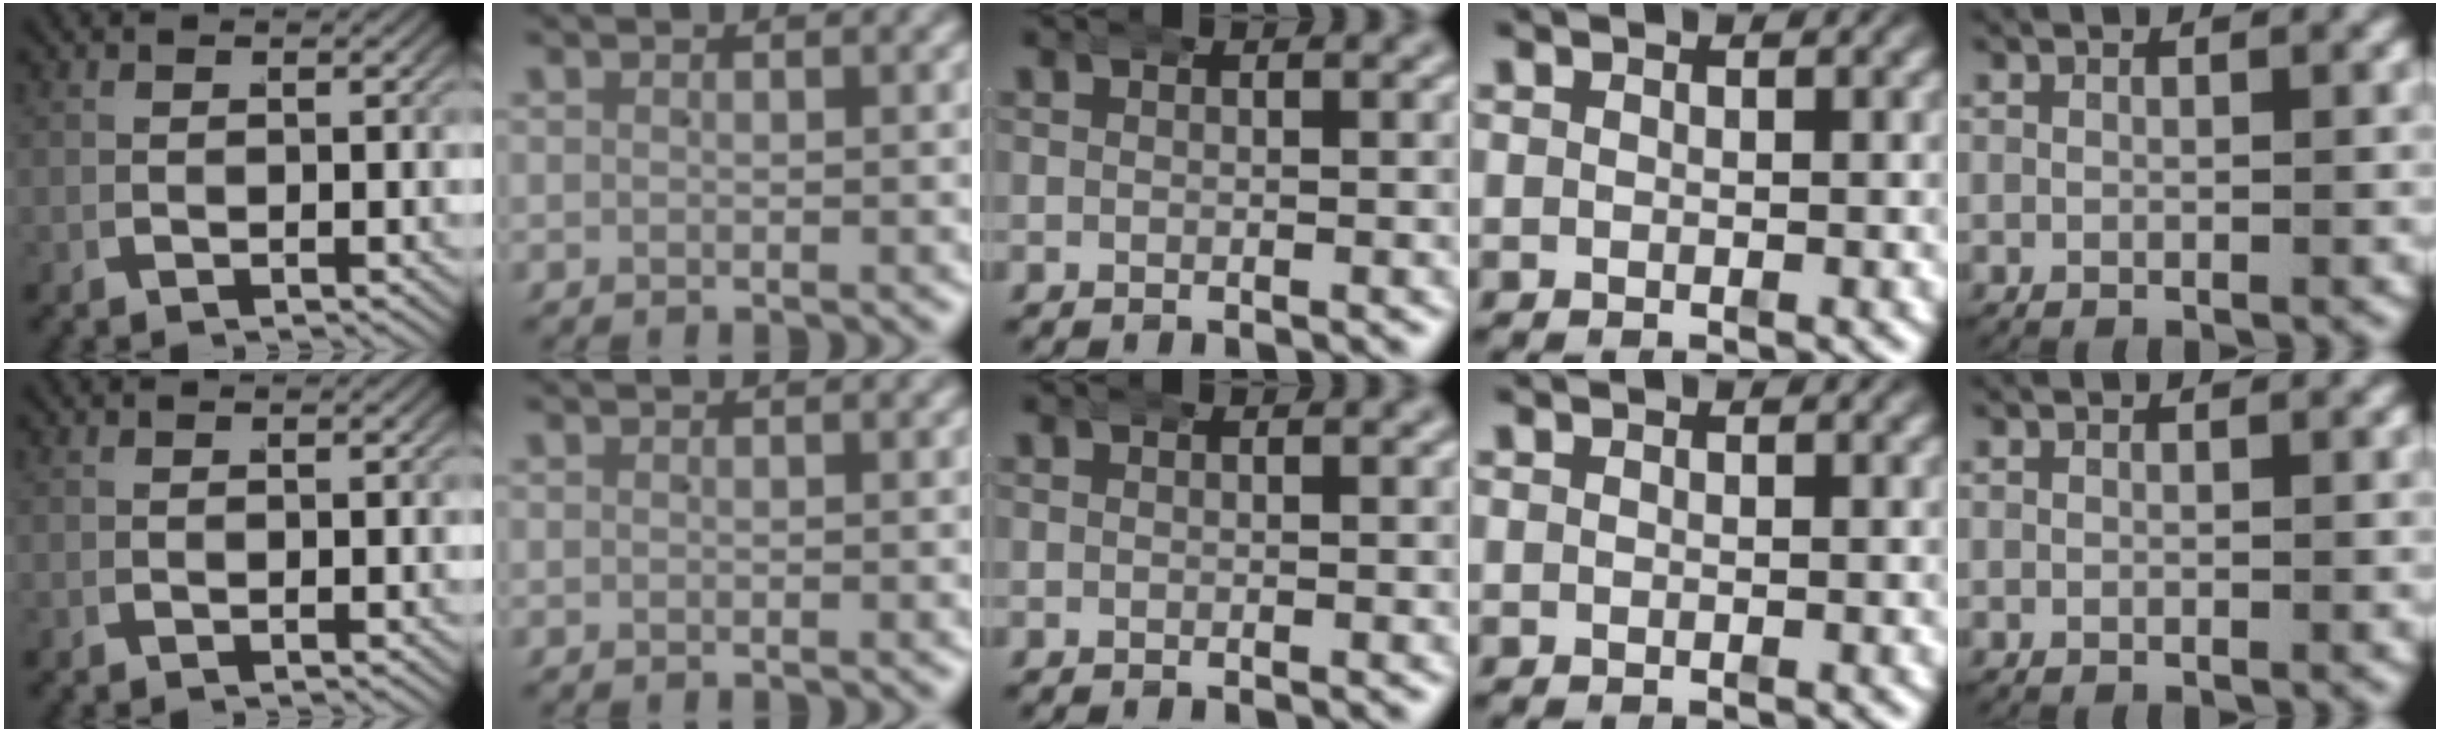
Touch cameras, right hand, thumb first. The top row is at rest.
{}